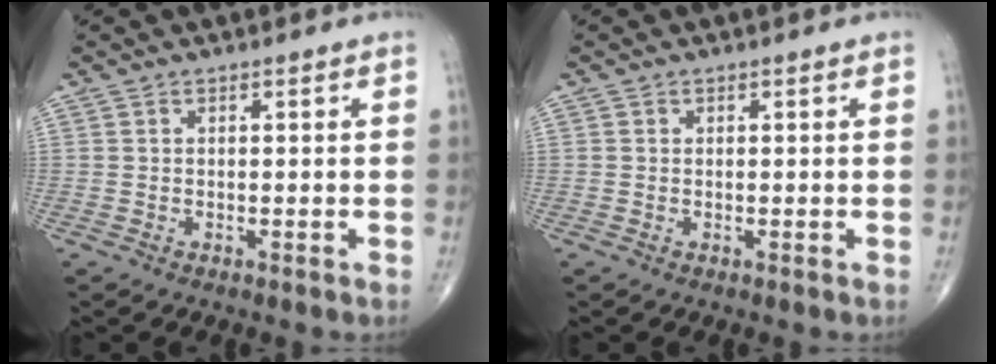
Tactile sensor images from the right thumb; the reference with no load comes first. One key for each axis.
{"total": 0.0}